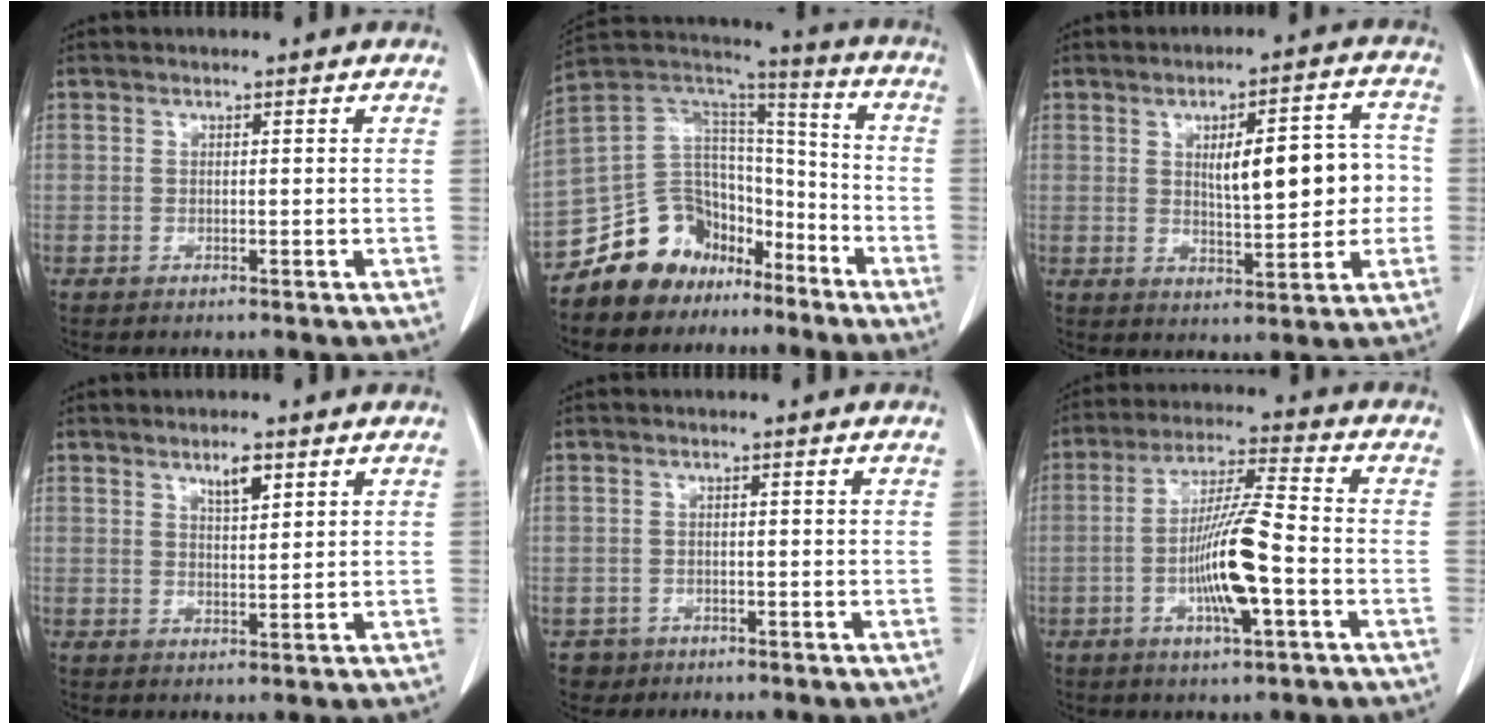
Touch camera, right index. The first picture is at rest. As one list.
[{"total": 14.6, "force": [-10.2, 9.7, 3.8], "torque": [-0.063, 0.097, -0.172]}, {"total": 10.8, "force": [0.5, 3.4, 10.2], "torque": [-0.138, 0.026, 0.017]}, {"total": 3.1, "force": [2.0, 0.8, 2.3], "torque": [-0.041, -0.002, 0.034]}, {"total": 2.2, "force": [-1.1, 1.8, -0.2], "torque": [0.000, 0.008, -0.018]}, {"total": 11.1, "force": [-3.0, 0.9, 10.7], "torque": [-0.201, -0.001, -0.058]}]